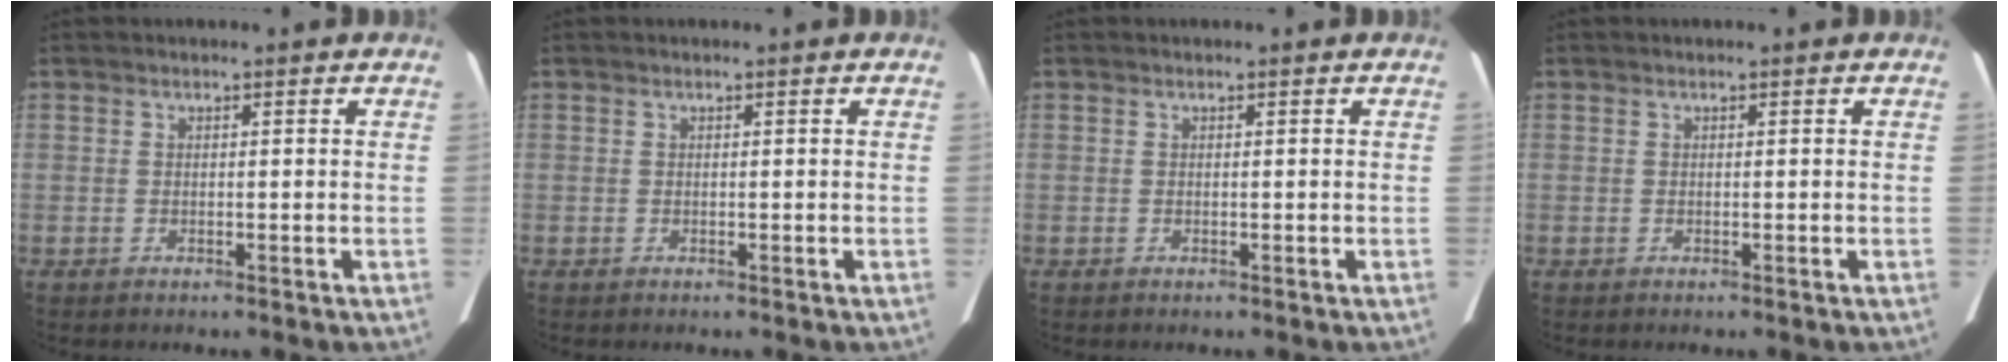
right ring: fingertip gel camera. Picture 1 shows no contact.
{"total": 0.0}
{"total": 0.0}
{"total": 0.0}